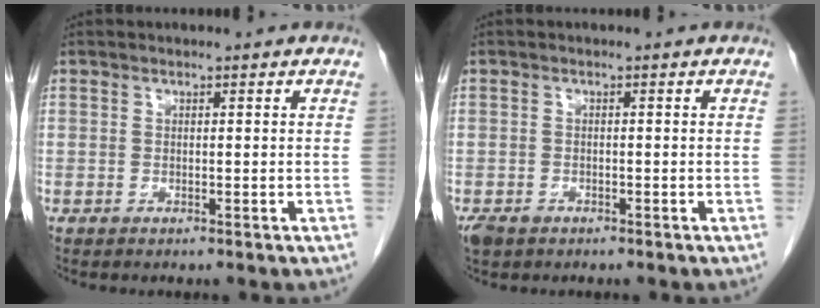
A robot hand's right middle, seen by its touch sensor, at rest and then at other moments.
{"total": 2.6, "force": [-1.8, 1.6, 1.1], "torque": [-0.023, -0.002, -0.026]}